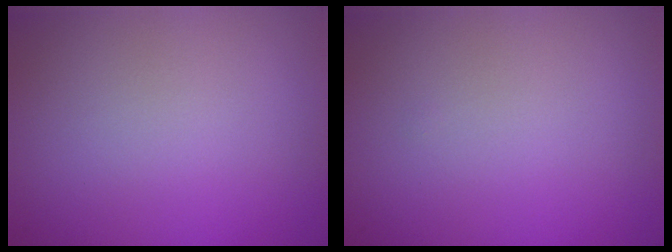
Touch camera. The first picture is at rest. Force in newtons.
{"total": 0.0}